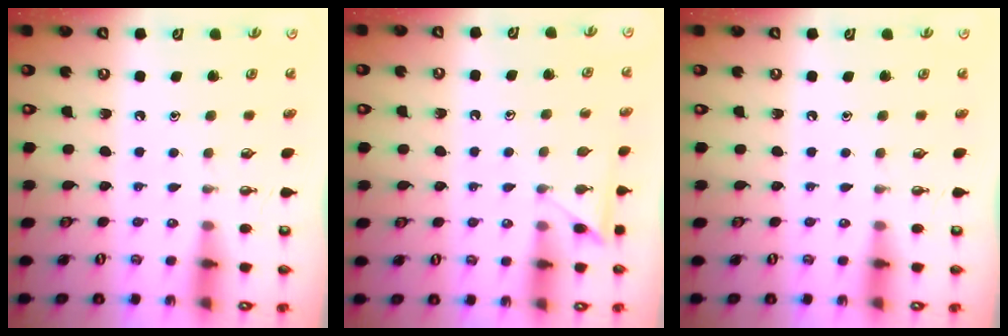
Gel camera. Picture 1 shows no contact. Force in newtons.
{"total": 5.9, "press": 5.8, "slide": 0.6}
{"total": 0.0}